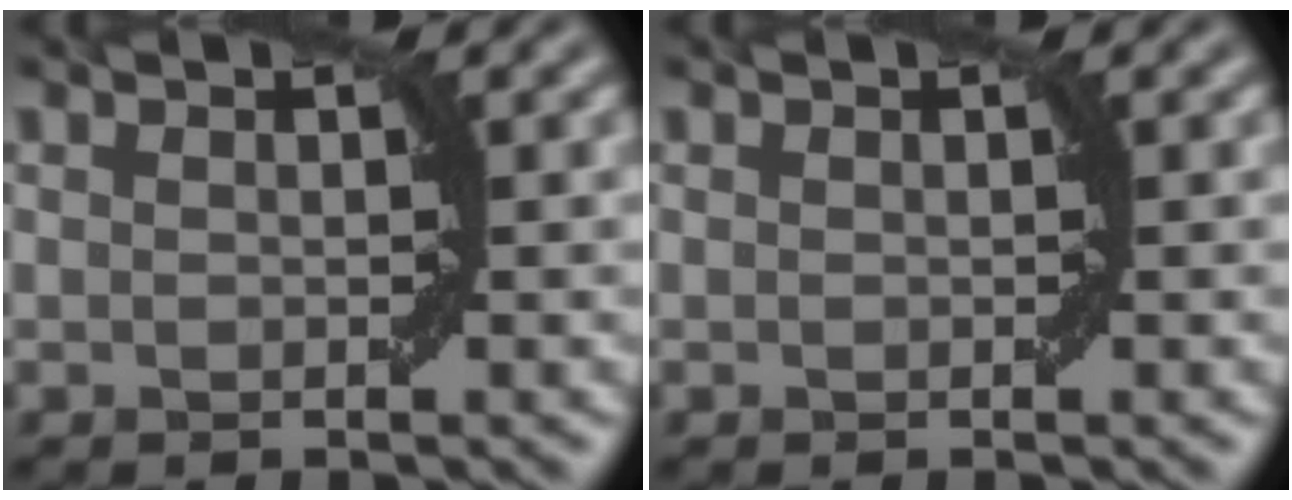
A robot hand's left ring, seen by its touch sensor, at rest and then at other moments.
{"total": 0.0}